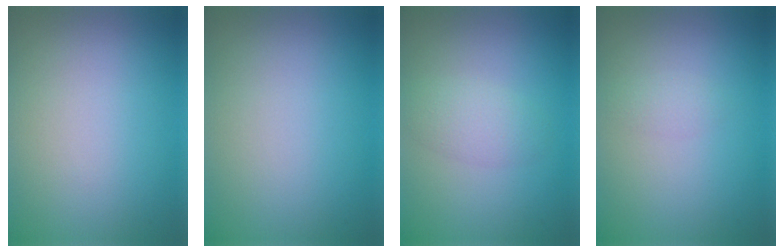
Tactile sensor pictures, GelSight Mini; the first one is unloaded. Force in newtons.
{"total": 0.0}
{"total": 2.1, "press": 2.1, "slide": 0.1}
{"total": 0.9, "press": 0.9, "slide": 0.0}